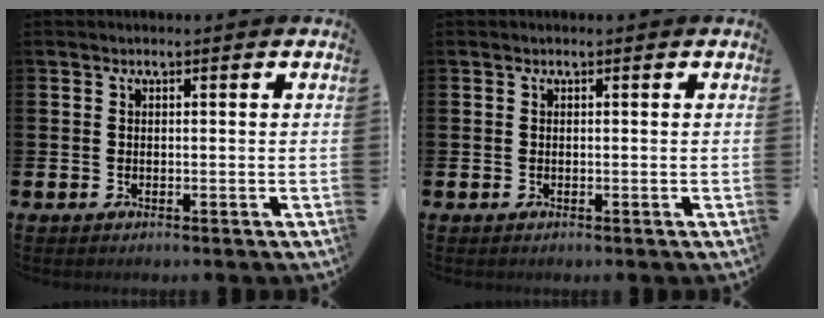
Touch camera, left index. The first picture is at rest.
{"total": 0.0}